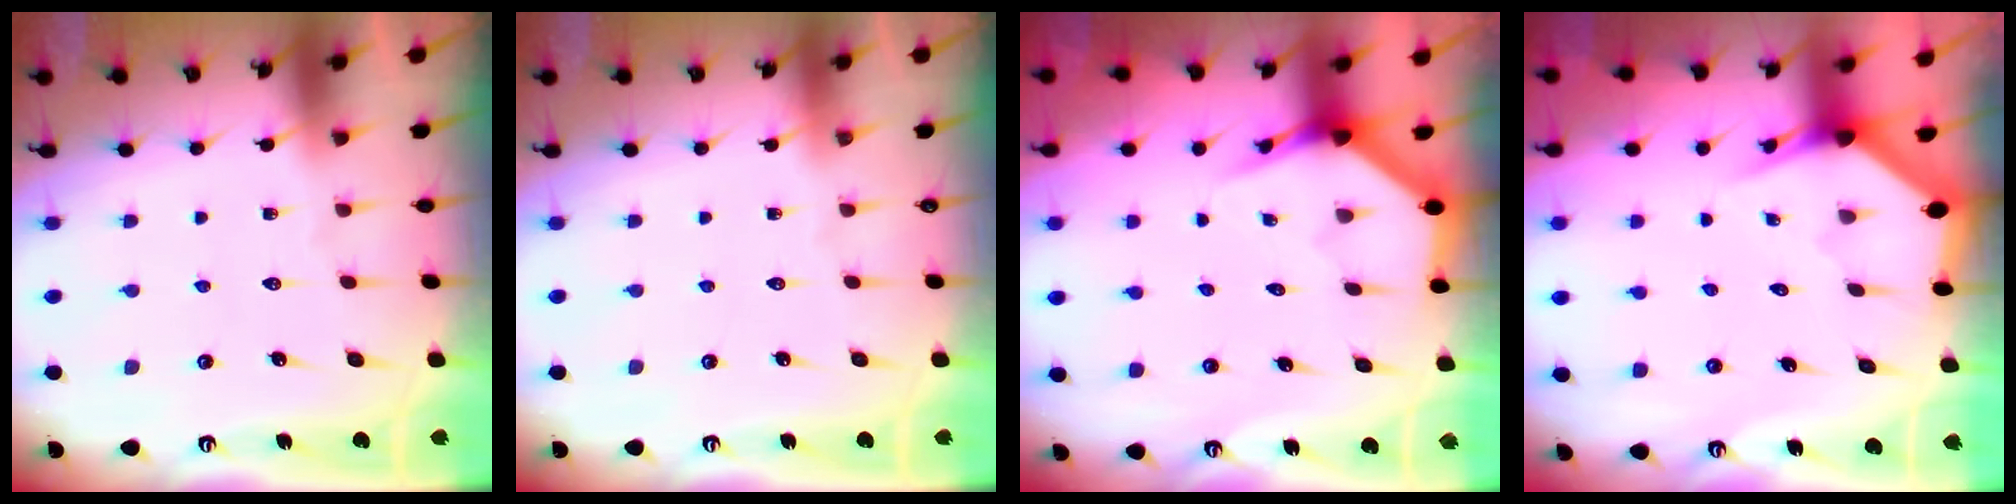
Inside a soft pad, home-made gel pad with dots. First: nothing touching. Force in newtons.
{"total": 0.0}
{"total": 4.0, "press": 4.0, "slide": 0.2}
{"total": 2.8, "press": 2.8, "slide": 0.2}